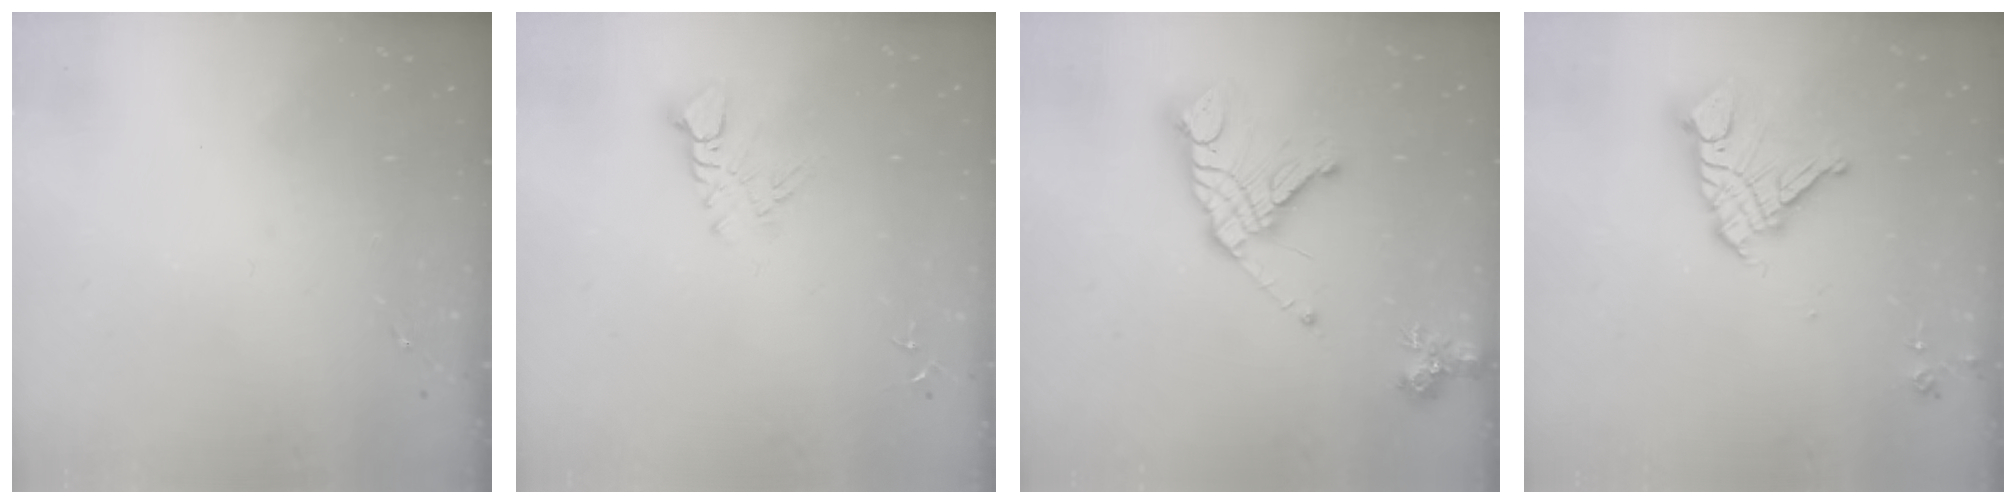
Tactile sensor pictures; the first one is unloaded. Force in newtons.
{"total": 6.0, "press": 6.0, "slide": 0.2}
{"total": 17.2, "press": 17.0, "slide": 2.4}
{"total": 14.0, "press": 13.9, "slide": 1.5}